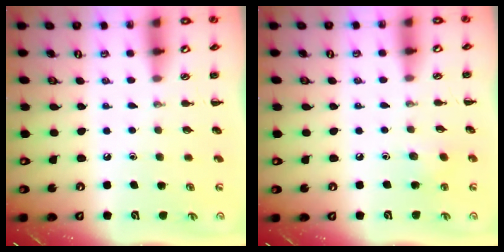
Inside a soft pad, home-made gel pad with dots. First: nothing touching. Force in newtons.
{"total": 4.2, "press": 4.0, "slide": 1.3}